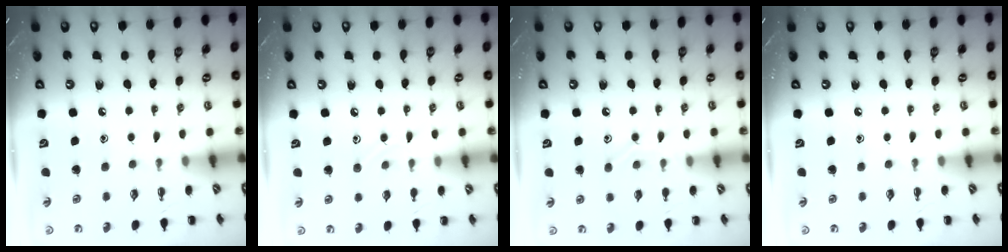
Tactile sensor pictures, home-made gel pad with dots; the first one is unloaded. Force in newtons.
{"total": 5.9, "press": 5.7, "slide": 1.3}
{"total": 8.9, "press": 8.7, "slide": 1.7}
{"total": 0.0}